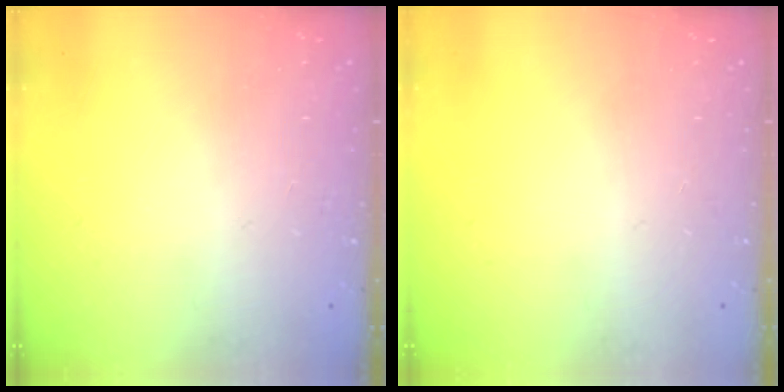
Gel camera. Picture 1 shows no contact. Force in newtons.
{"total": 0.0}